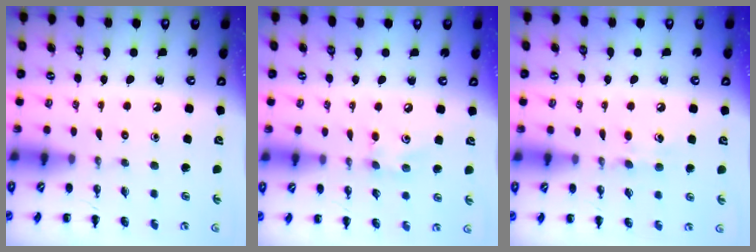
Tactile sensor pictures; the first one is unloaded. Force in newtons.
{"total": 4.0, "press": 3.8, "slide": 1.0}
{"total": 6.2, "press": 6.0, "slide": 1.7}